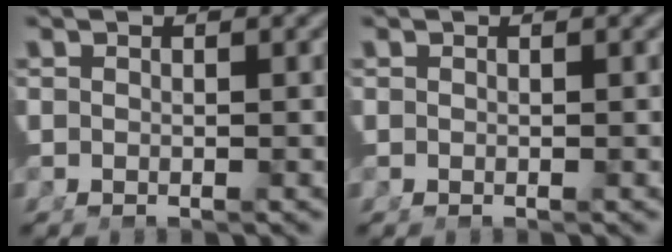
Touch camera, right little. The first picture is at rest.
{"total": 0.0}